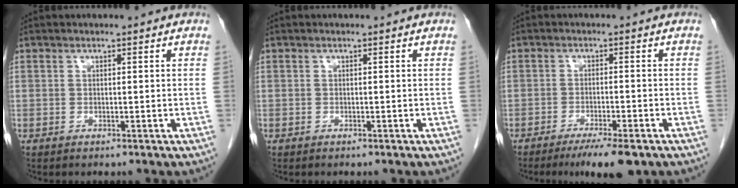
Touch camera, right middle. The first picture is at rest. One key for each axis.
{"total": 0.0}
{"total": 6.9, "fx": -4.9, "fy": 0.9, "fz": 4.8, "tx": -0.068, "ty": -0.015, "tz": -0.071}